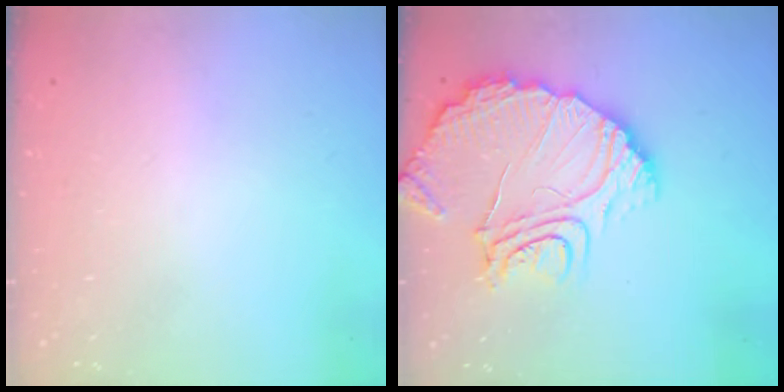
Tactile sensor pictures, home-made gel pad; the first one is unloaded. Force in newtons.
{"total": 16.5, "press": 16.4, "slide": 1.9}